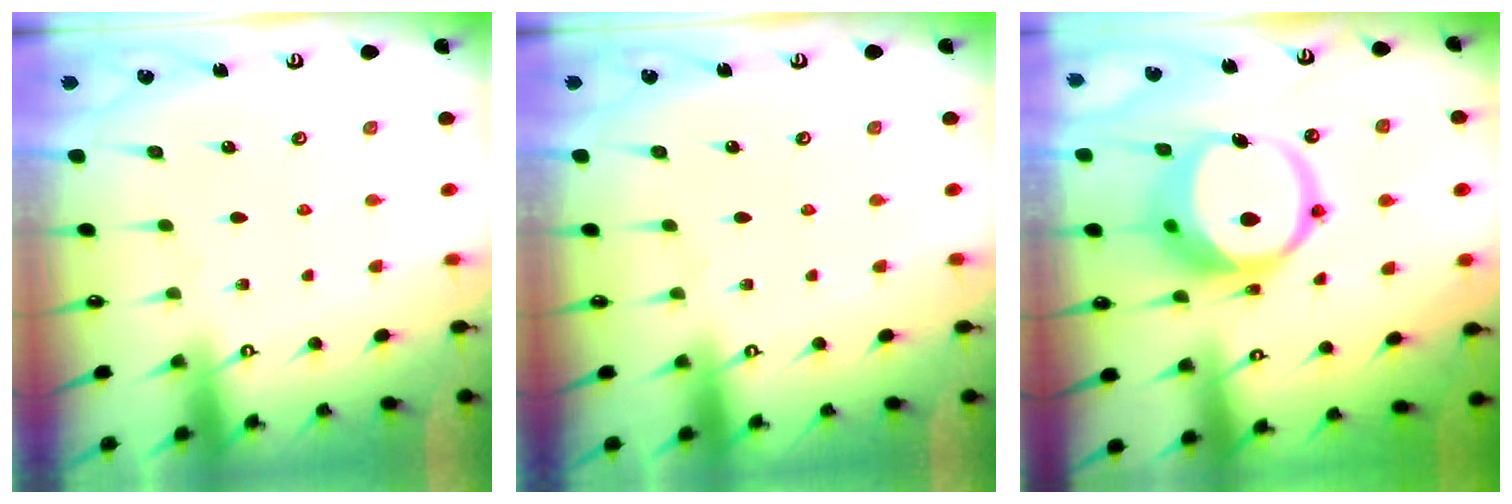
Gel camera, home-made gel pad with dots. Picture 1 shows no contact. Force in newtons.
{"total": 0.0}
{"total": 14.9, "press": 14.8, "slide": 1.9}